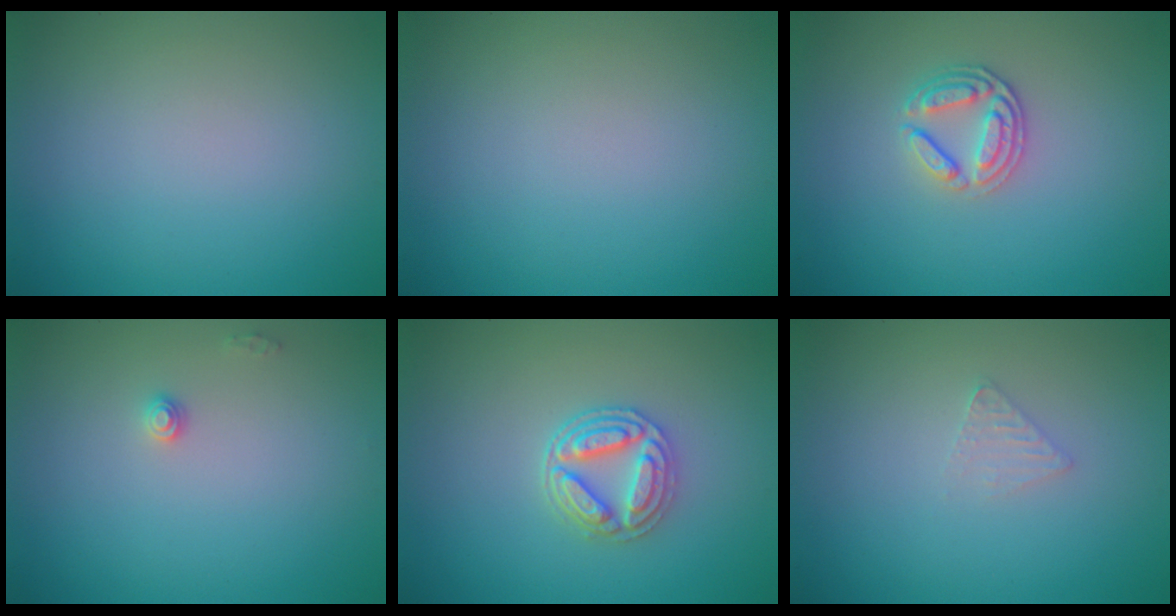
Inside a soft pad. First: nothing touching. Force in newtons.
{"total": 0.0}
{"total": 2.6, "press": 2.4, "slide": 1.0}
{"total": 0.9, "press": 0.9, "slide": 0.1}
{"total": 3.7, "press": 3.3, "slide": 1.7}
{"total": 1.0, "press": 1.0, "slide": 0.1}